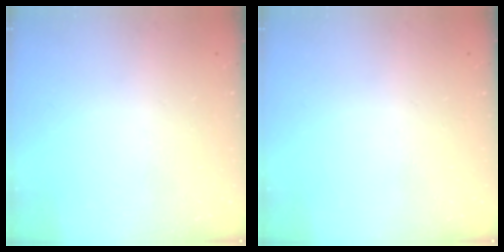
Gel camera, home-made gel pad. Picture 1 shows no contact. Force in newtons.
{"total": 0.0}